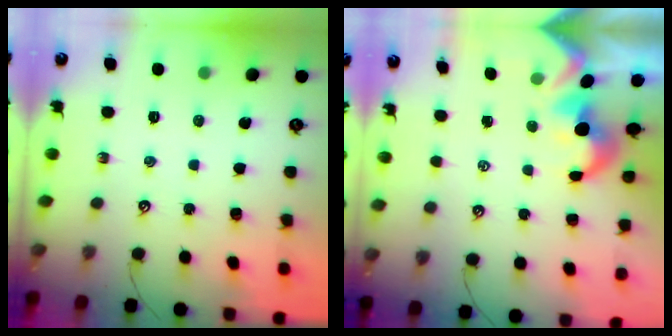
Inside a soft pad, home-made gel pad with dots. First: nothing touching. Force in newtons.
{"total": 1.6, "press": 1.3, "slide": 1.0}